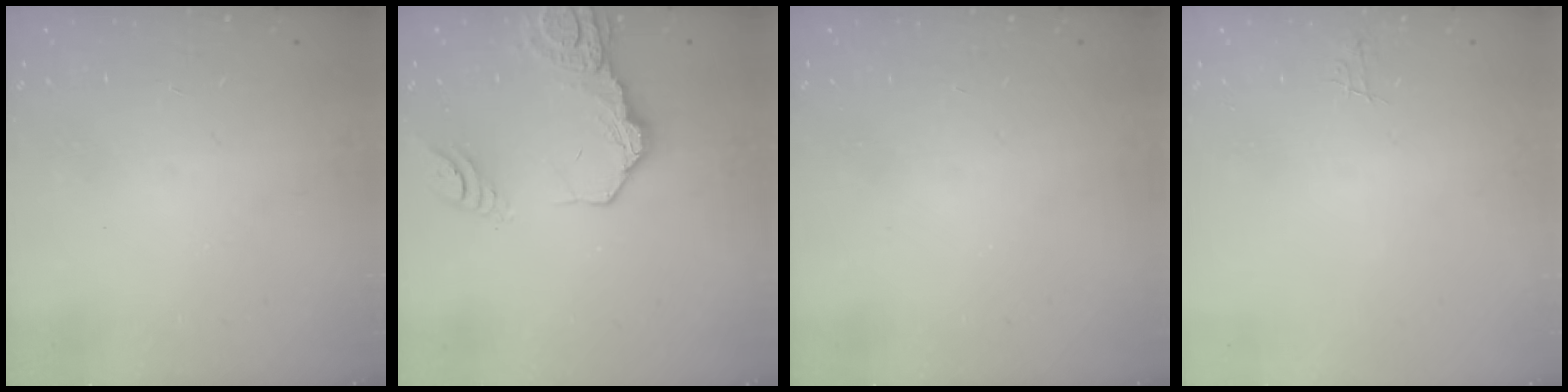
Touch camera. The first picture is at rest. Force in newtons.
{"total": 15.1, "press": 15.0, "slide": 1.8}
{"total": 0.0}
{"total": 3.8, "press": 3.8, "slide": 0.4}